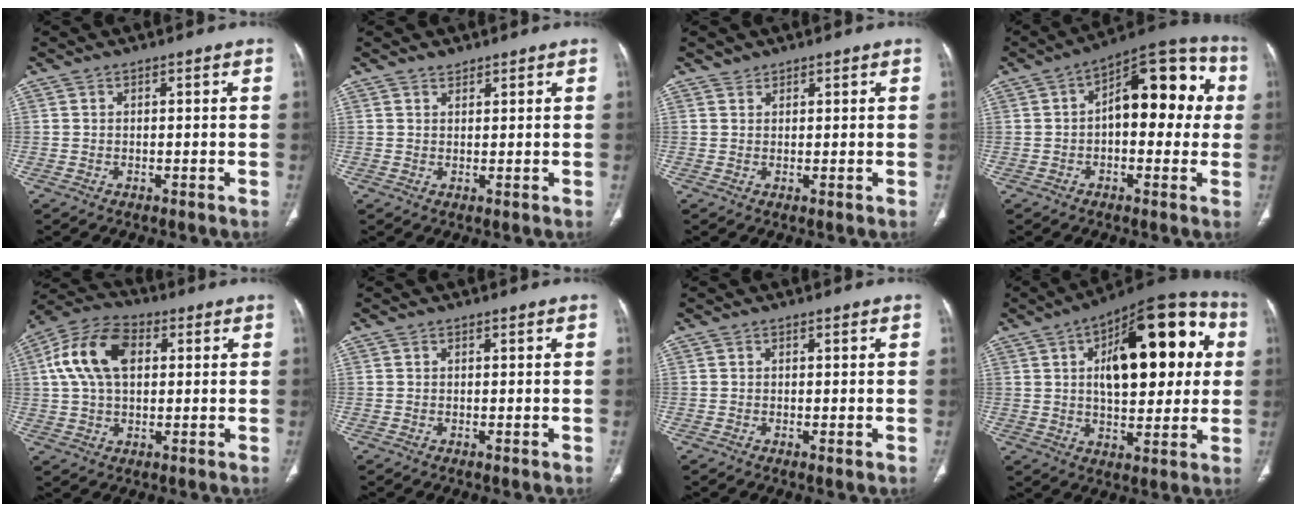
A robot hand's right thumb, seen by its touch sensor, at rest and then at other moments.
{"total": 1.4, "force": [1.1, 0.7, 0.1], "torque": [0.009, -0.008, 0.016]}
{"total": 1.2, "force": [1.0, 0.6, -0.1], "torque": [0.010, -0.009, 0.014]}
{"total": 16.4, "force": [1.7, 8.5, 13.9], "torque": [-0.147, 0.040, 0.016]}
{"total": 13.5, "force": [3.1, 8.4, 10.1], "torque": [-0.192, 0.021, 0.050]}
{"total": 0.0}
{"total": 0.7, "force": [-0.2, 0.2, 0.7], "torque": [-0.018, -0.004, -0.003]}
{"total": 24.7, "force": [5.5, 11.8, 21.0], "torque": [-0.258, 0.016, 0.075]}